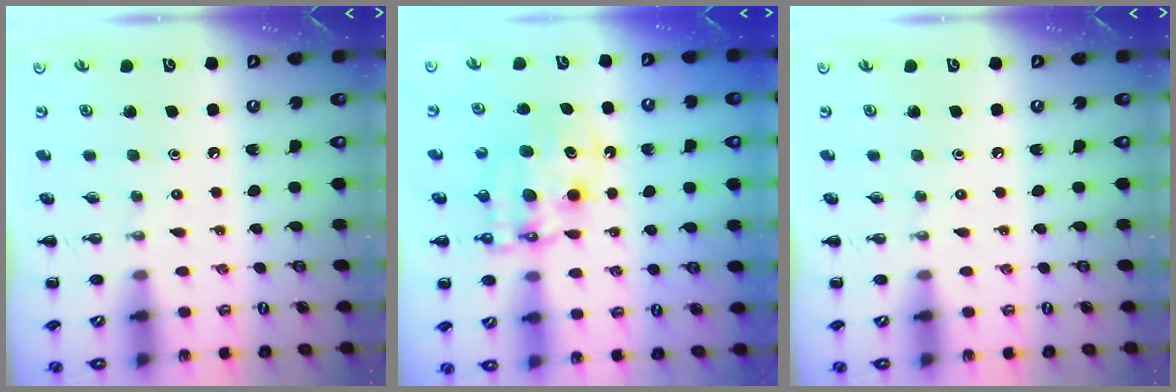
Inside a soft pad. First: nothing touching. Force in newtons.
{"total": 11.3, "press": 11.0, "slide": 2.6}
{"total": 0.0}